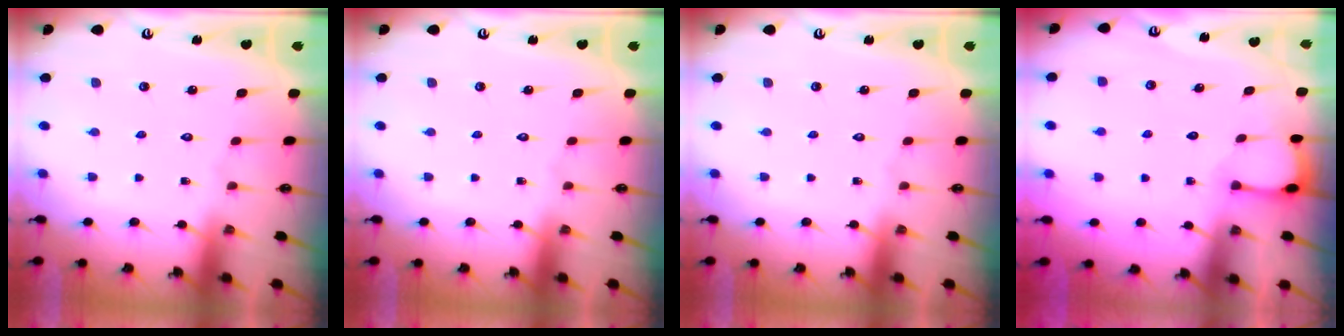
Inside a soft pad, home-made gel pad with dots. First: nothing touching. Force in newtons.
{"total": 0.0}
{"total": 0.0}
{"total": 1.9, "press": 1.9, "slide": 0.2}